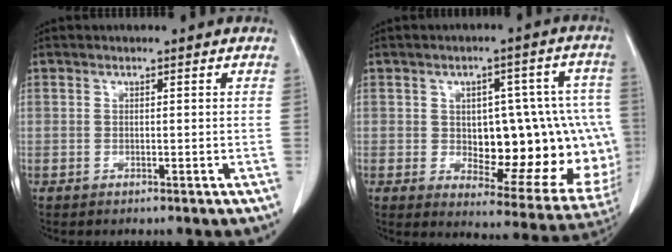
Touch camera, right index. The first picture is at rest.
{"total": 20.4, "force": [-0.8, 9.0, 18.3], "torque": [-0.175, 0.029, 0.019]}